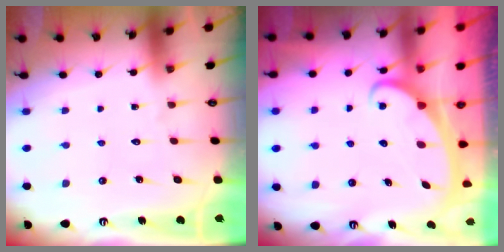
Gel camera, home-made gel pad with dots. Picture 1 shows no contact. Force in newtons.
{"total": 2.4, "press": 2.4, "slide": 0.3}